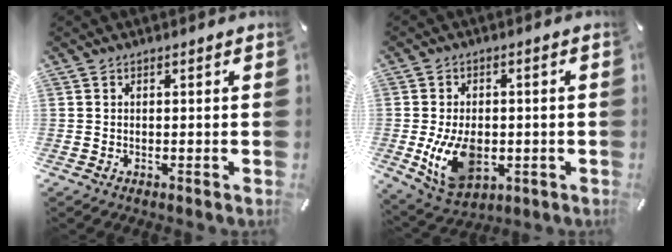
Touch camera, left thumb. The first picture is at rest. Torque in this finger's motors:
{"motor_torque": [2.08, 2.28, 1.14, 0.24, 0.17]}